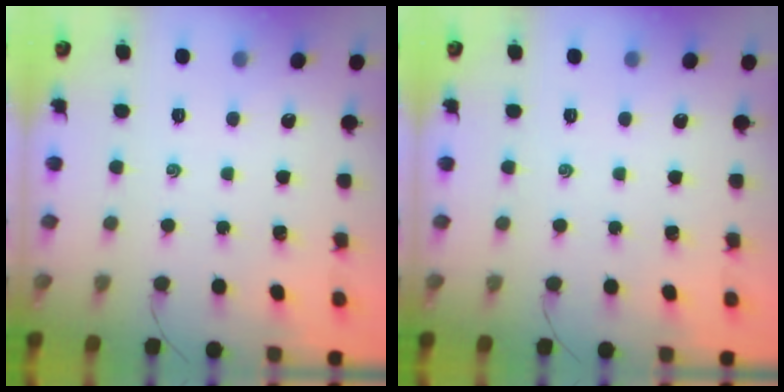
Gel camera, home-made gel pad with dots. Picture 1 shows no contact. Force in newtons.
{"total": 0.0}